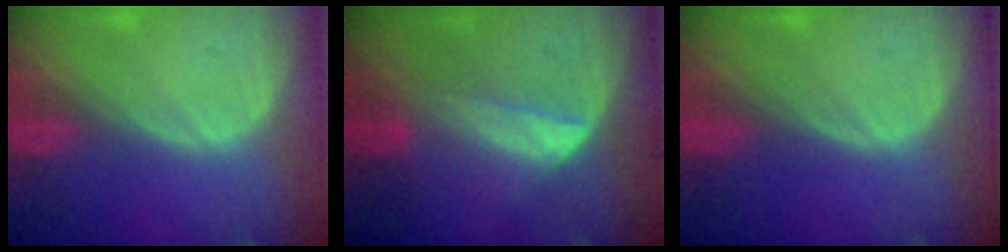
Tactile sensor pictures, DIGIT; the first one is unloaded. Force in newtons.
{"total": 6.5, "press": 6.1, "slide": 2.2}
{"total": 0.0}